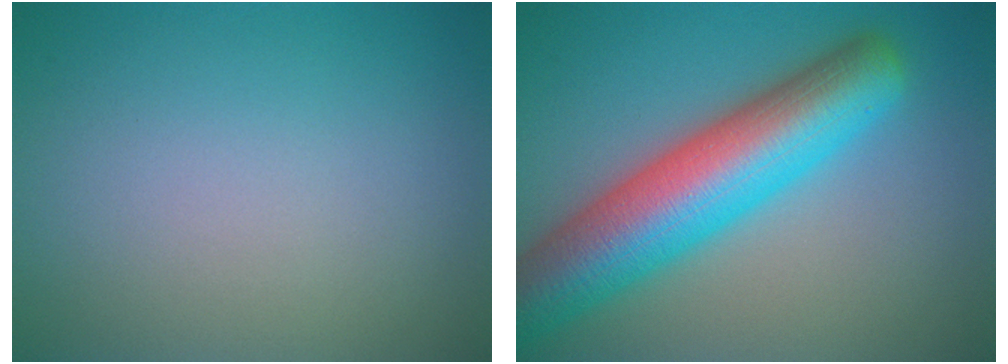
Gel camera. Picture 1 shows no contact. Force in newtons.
{"total": 10.8, "press": 10.8, "slide": 0.4}